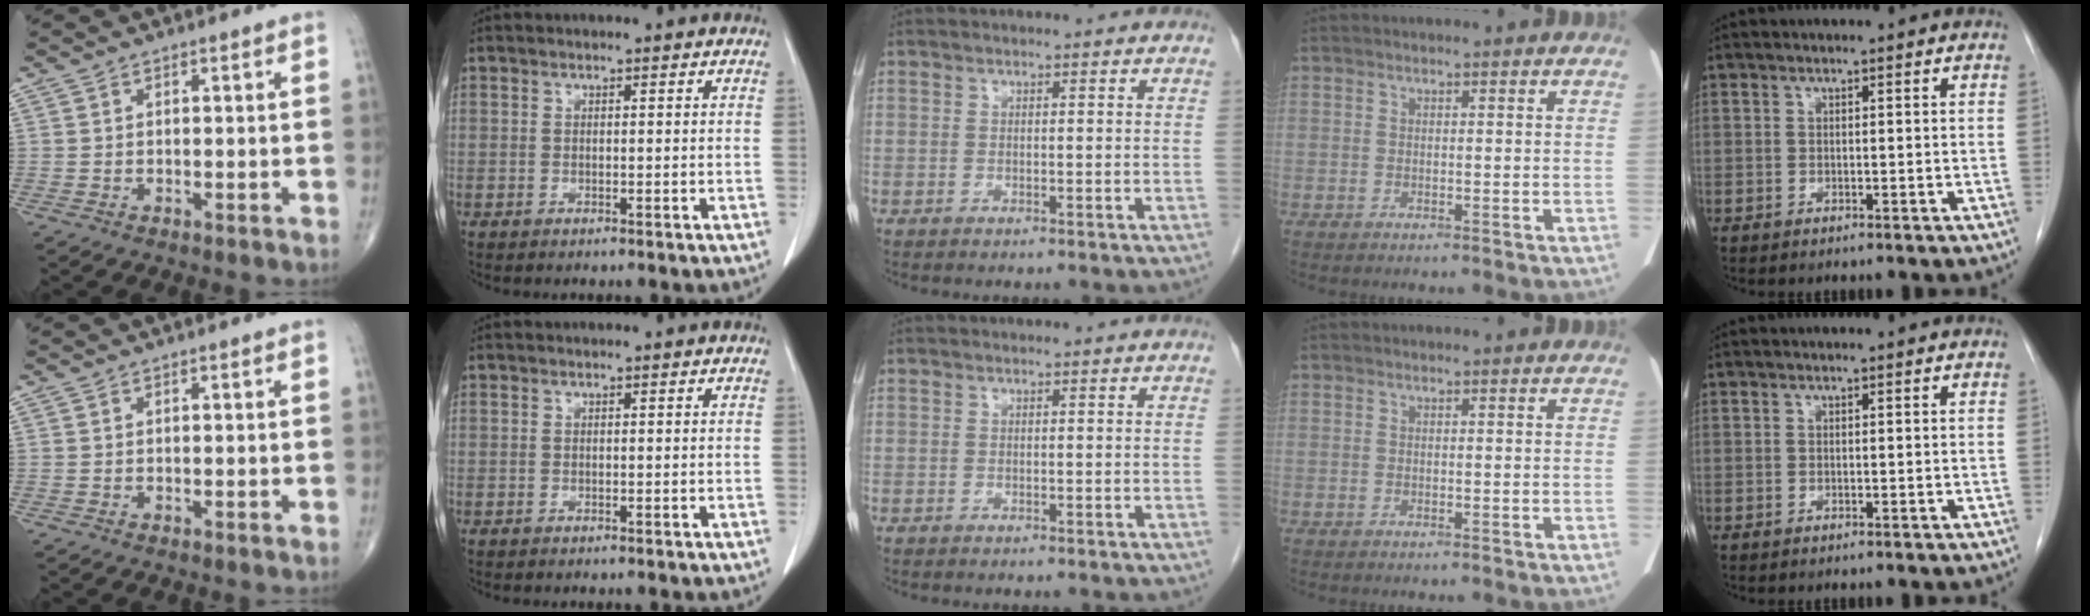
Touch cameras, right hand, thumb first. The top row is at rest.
{}